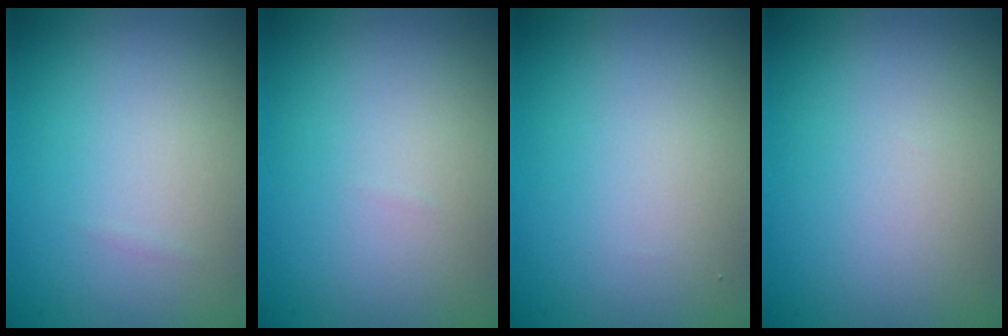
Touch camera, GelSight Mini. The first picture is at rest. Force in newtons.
{"total": 0.0}
{"total": 0.0}
{"total": 0.0}